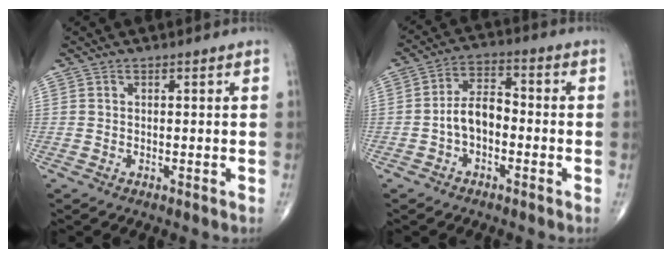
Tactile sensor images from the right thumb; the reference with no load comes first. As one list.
[{"total": 6.8, "force": [-1.7, 4.1, 5.1], "torque": [-0.081, 0.033, -0.042]}]